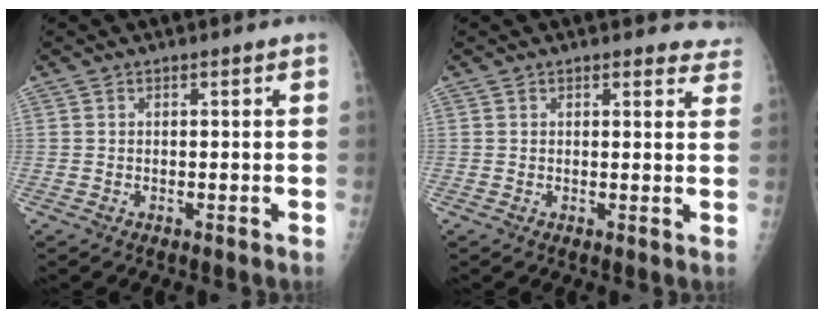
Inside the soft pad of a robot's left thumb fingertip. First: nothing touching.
{"total": 4.9, "force": [4.5, 1.8, 1.1], "torque": [0.021, -0.021, 0.032]}